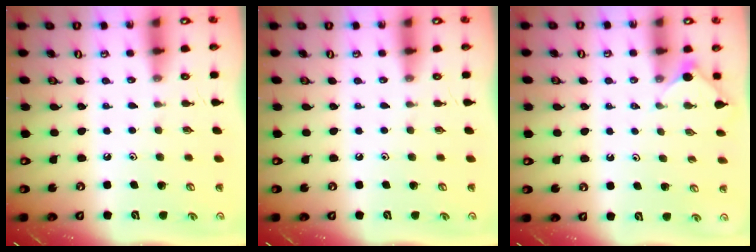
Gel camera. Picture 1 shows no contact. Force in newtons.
{"total": 0.0}
{"total": 2.9, "press": 2.8, "slide": 0.5}